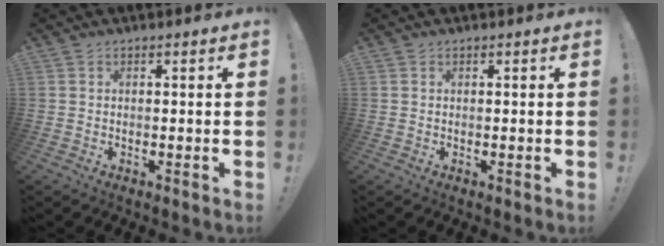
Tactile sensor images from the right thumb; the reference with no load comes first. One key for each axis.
{"total": 0.0}